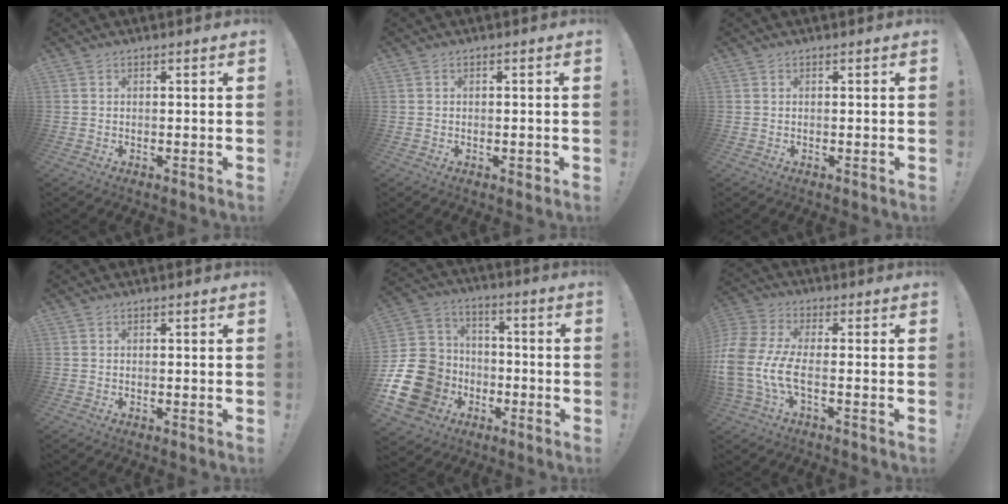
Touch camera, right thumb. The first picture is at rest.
{"total": 1.4, "force": [-0.5, 1.0, 0.9], "torque": [-0.010, 0.002, -0.008]}
{"total": 0.0}
{"total": 0.0}
{"total": 21.6, "force": [-6.7, 18.0, 10.1], "torque": [-0.188, 0.045, -0.080]}
{"total": 12.3, "force": [-2.8, 5.9, 10.4], "torque": [-0.227, -0.001, -0.047]}